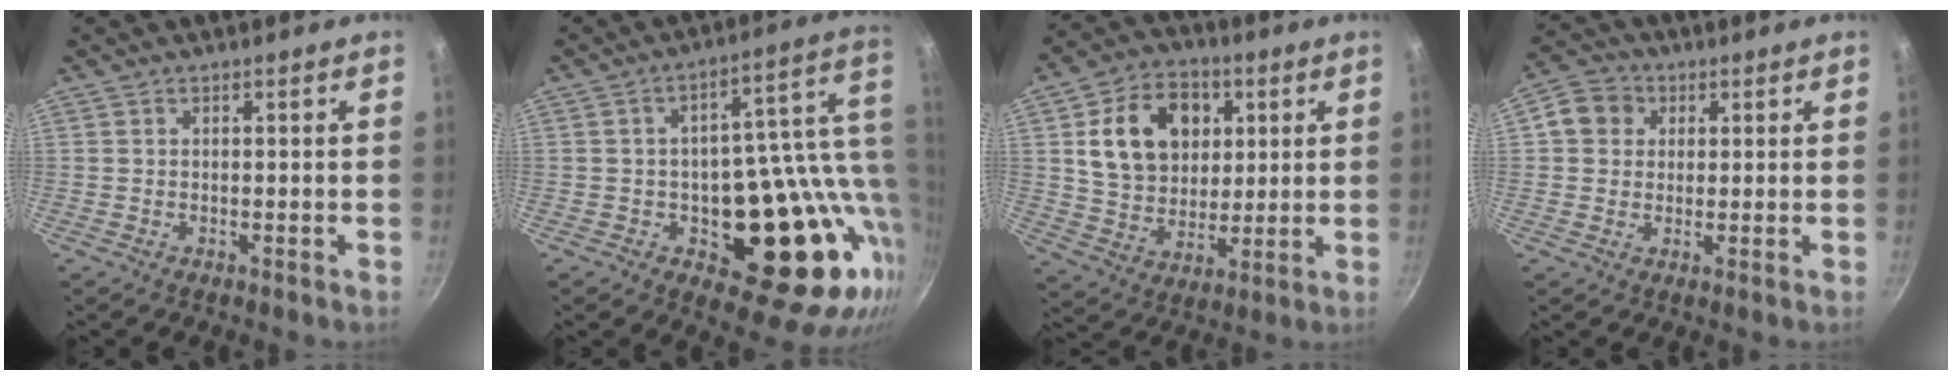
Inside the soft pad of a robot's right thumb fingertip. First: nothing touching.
{"total": 22.9, "force": [0.4, 13.3, 18.6], "torque": [-0.204, 0.000, 0.018]}
{"total": 16.7, "force": [4.4, 12.7, 9.9], "torque": [-0.137, -0.001, 0.075]}
{"total": 6.6, "force": [1.7, 5.9, 2.5], "torque": [-0.009, 0.009, 0.015]}